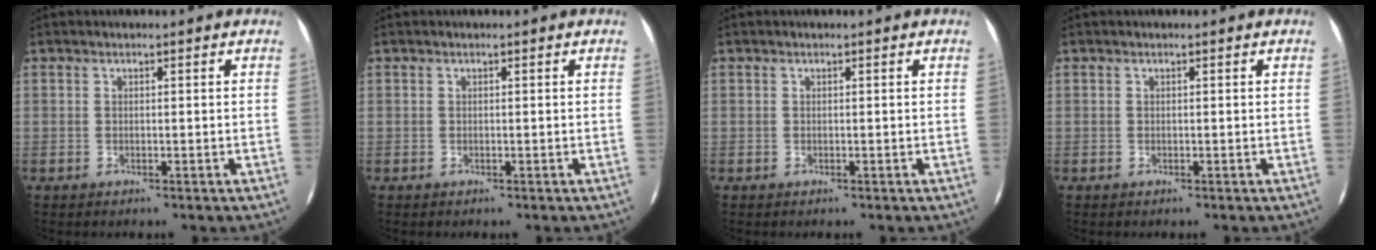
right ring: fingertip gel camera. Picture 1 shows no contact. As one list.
[{"total": 0.0}, {"total": 0.0}, {"total": 0.0}]